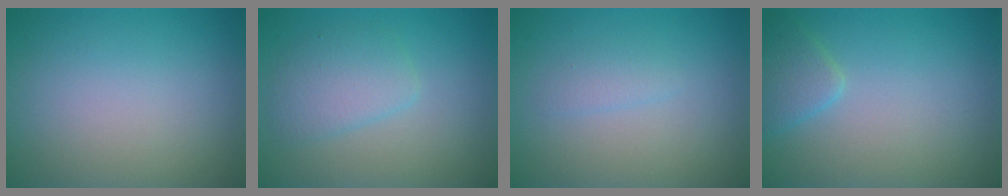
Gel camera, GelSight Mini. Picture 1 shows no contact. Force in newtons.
{"total": 2.9, "press": 2.9, "slide": 0.1}
{"total": 1.1, "press": 1.1, "slide": 0.1}
{"total": 2.1, "press": 2.1, "slide": 0.1}